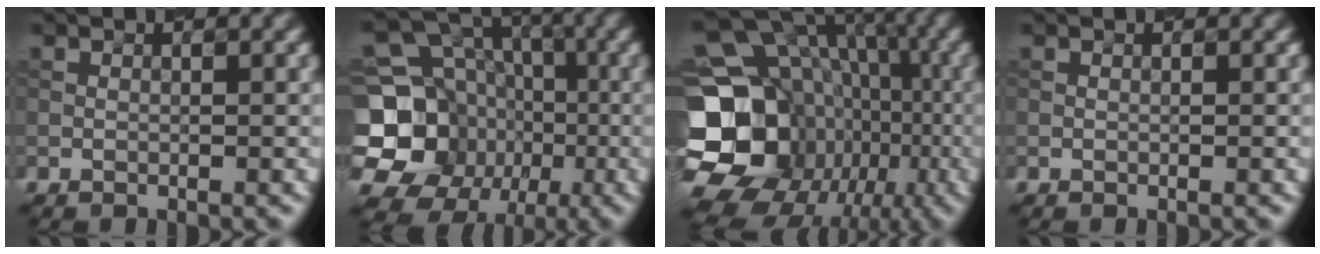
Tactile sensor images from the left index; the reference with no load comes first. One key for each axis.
{"total": 15.6, "fx": -3.6, "fy": 13.7, "fz": 6.6, "tx": -0.144, "ty": -0.015, "tz": -0.075}
{"total": 21.3, "fx": -5.4, "fy": 18.3, "fz": 9.6, "tx": -0.173, "ty": -0.008, "tz": -0.106}
{"total": 0.0}